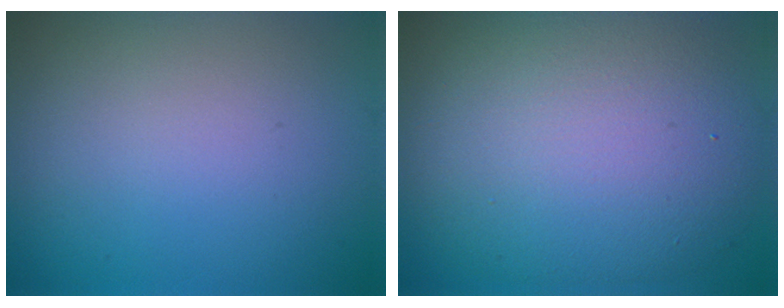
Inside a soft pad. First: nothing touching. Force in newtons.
{"total": 11.9, "press": 11.8, "slide": 0.8}